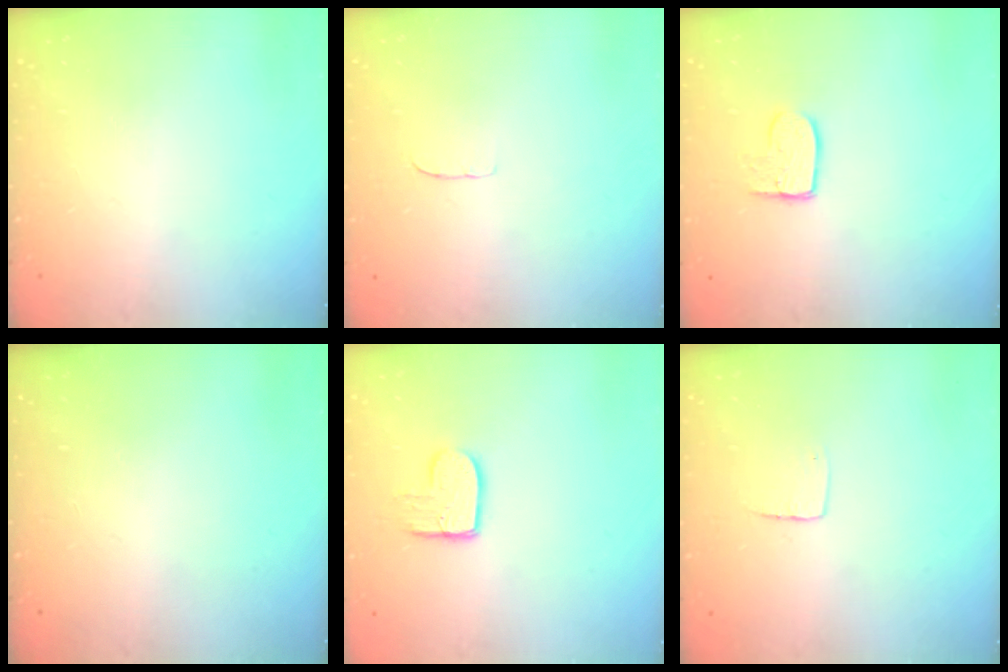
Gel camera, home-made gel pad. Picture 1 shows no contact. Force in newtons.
{"total": 3.3, "press": 3.3, "slide": 0.2}
{"total": 6.2, "press": 6.2, "slide": 0.4}
{"total": 0.0}
{"total": 8.8, "press": 8.8, "slide": 0.6}
{"total": 3.9, "press": 3.8, "slide": 0.3}